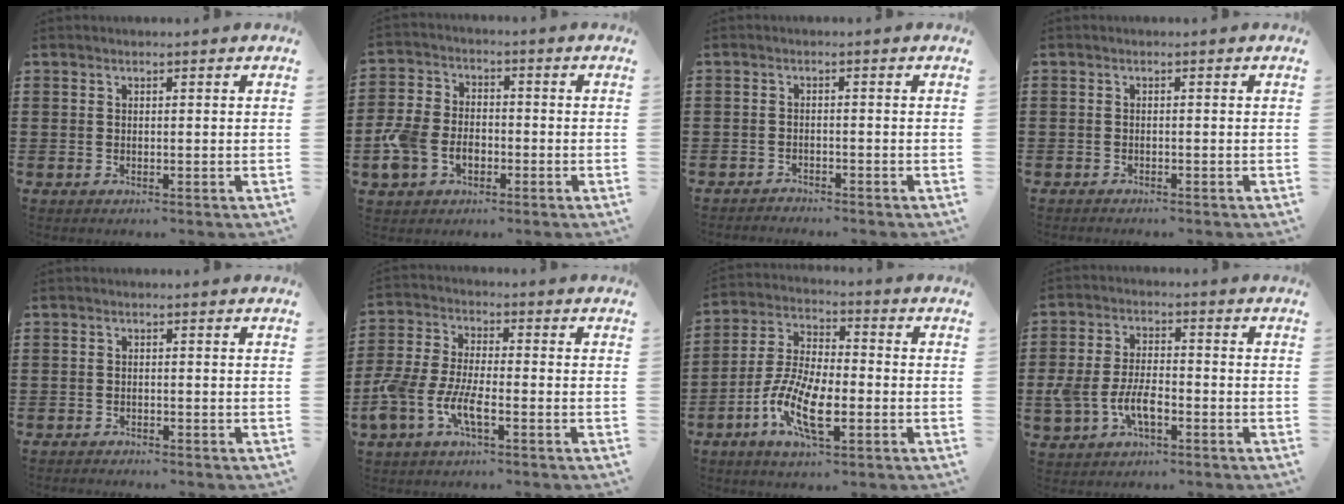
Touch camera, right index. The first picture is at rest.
{"total": 6.2, "force": [-2.2, 4.5, 3.6], "torque": [-0.109, -0.001, -0.052]}
{"total": 1.5, "force": [-1.4, 0.2, -0.2], "torque": [-0.002, 0.006, -0.033]}
{"total": 0.7, "force": [-0.7, 0.2, -0.1], "torque": [0.000, 0.003, -0.016]}
{"total": 1.1, "force": [-1.0, 0.2, -0.1], "torque": [-0.001, 0.005, -0.023]}
{"total": 6.7, "force": [-3.5, 2.1, 5.3], "torque": [-0.145, -0.015, -0.073]}
{"total": 10.2, "force": [-4.1, 3.9, 8.5], "torque": [-0.197, -0.009, -0.081]}
{"total": 6.6, "force": [-2.4, 3.5, 5.1], "torque": [-0.127, -0.001, -0.052]}